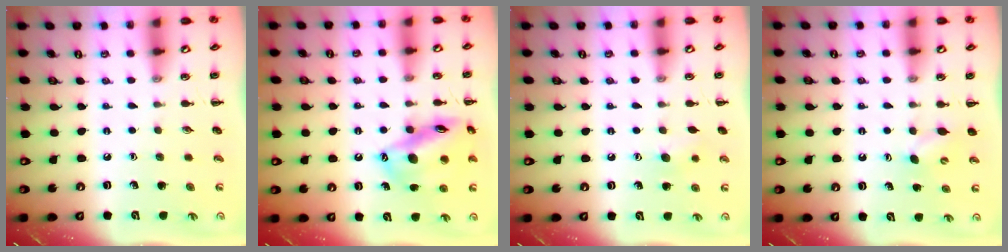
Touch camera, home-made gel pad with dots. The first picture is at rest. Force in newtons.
{"total": 16.1, "press": 15.9, "slide": 2.7}
{"total": 6.2, "press": 6.0, "slide": 1.4}
{"total": 3.5, "press": 3.4, "slide": 1.0}